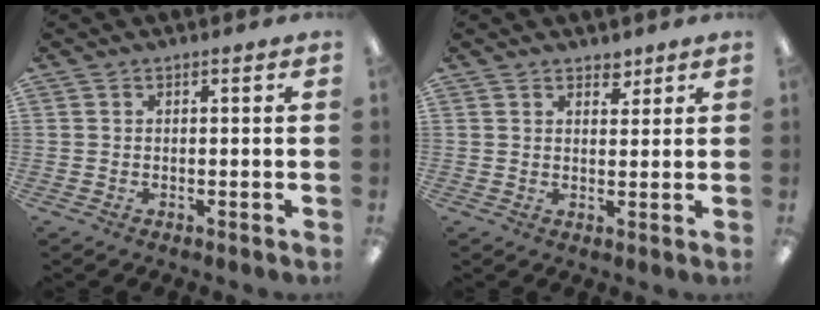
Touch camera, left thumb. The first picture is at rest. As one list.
[{"total": 2.8, "force": [2.3, 1.4, 0.8], "torque": [0.006, -0.015, 0.038]}]